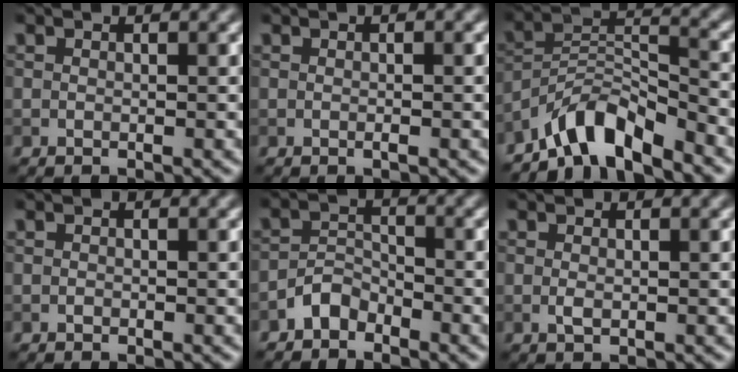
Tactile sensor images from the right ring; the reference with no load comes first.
{"total": 0.7, "force": [-0.2, 0.1, 0.7], "torque": [-0.013, 0.000, -0.004]}
{"total": 6.3, "force": [-5.4, 1.4, 2.9], "torque": [-0.044, 0.008, -0.105]}
{"total": 0.0}
{"total": 2.1, "force": [-1.8, 1.0, 0.6], "torque": [-0.009, 0.013, -0.037]}
{"total": 0.8, "force": [0.0, 0.3, 0.7], "torque": [-0.017, -0.003, 0.000]}